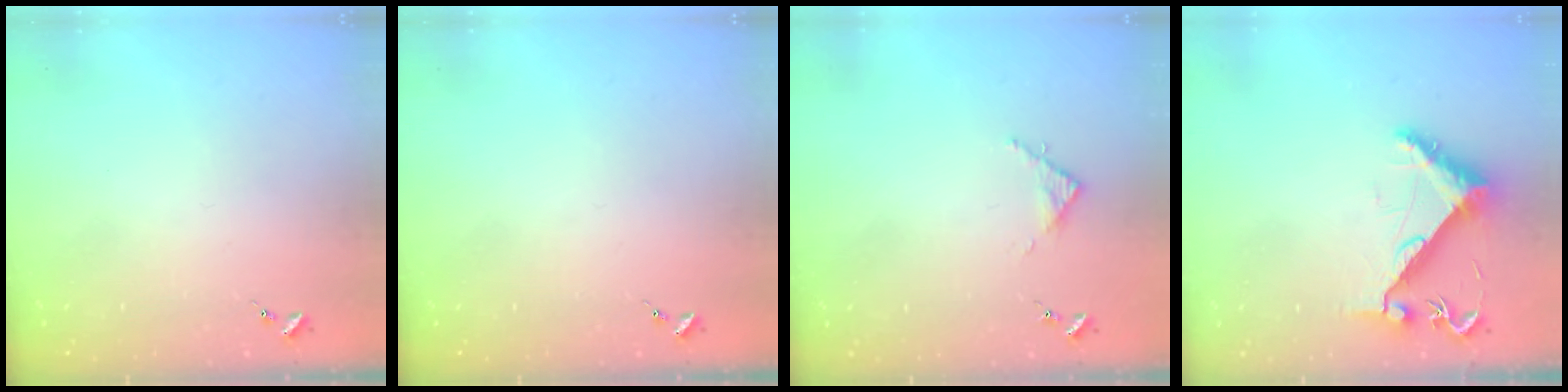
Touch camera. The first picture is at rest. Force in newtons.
{"total": 0.0}
{"total": 2.8, "press": 2.8, "slide": 0.4}
{"total": 7.9, "press": 7.9, "slide": 0.4}